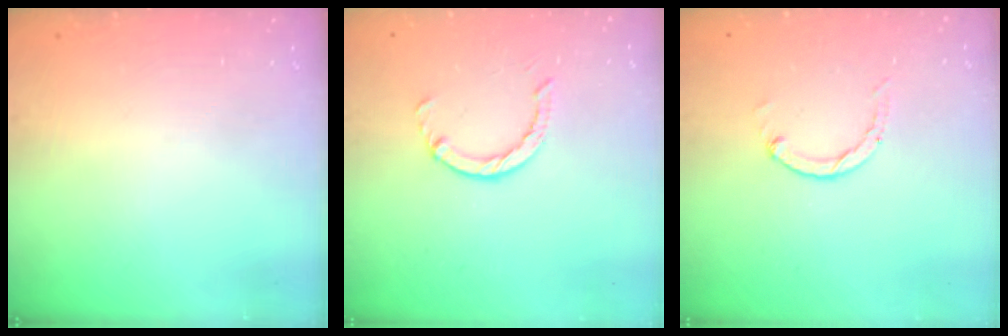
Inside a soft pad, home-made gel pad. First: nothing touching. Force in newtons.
{"total": 2.4, "press": 2.4, "slide": 0.4}
{"total": 0.0}